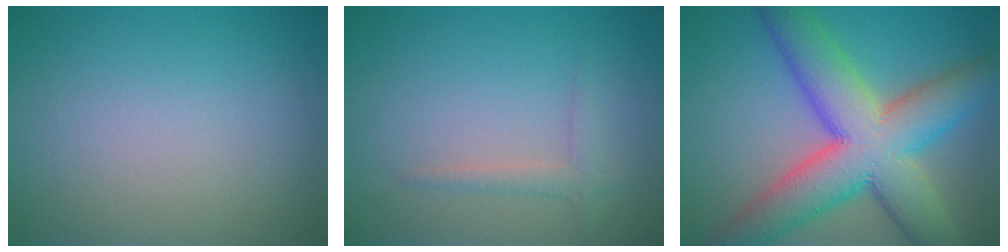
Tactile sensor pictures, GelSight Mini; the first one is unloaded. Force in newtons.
{"total": 1.4, "press": 1.4, "slide": 0.1}
{"total": 11.8, "press": 11.8, "slide": 0.3}